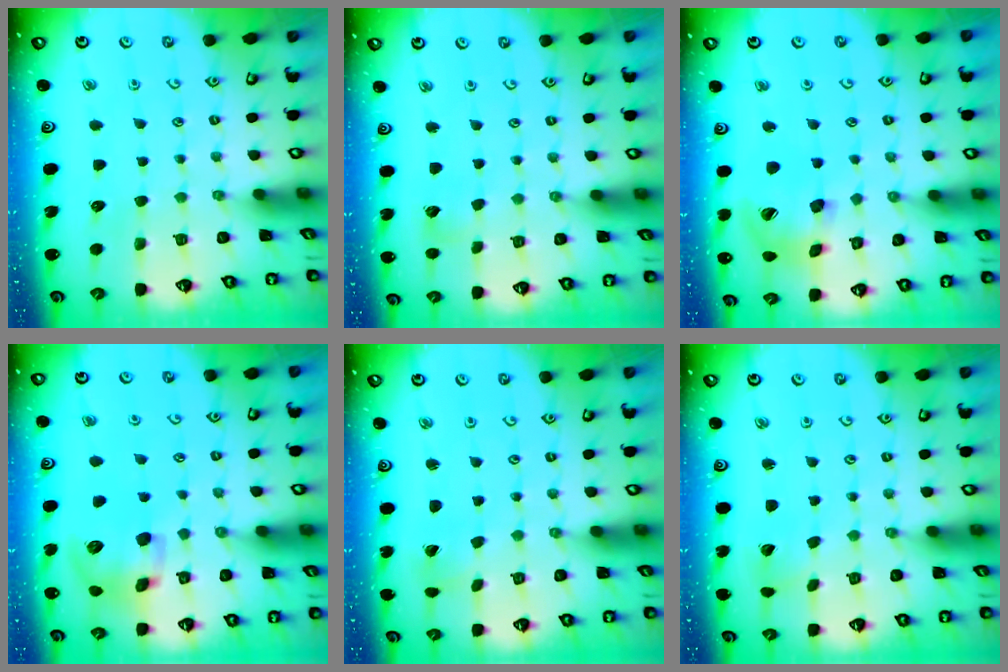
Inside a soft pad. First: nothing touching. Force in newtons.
{"total": 3.6, "press": 3.6, "slide": 0.3}
{"total": 15.6, "press": 15.4, "slide": 2.3}
{"total": 12.5, "press": 12.4, "slide": 1.8}
{"total": 1.8, "press": 1.8, "slide": 0.1}
{"total": 2.2, "press": 2.2, "slide": 0.1}